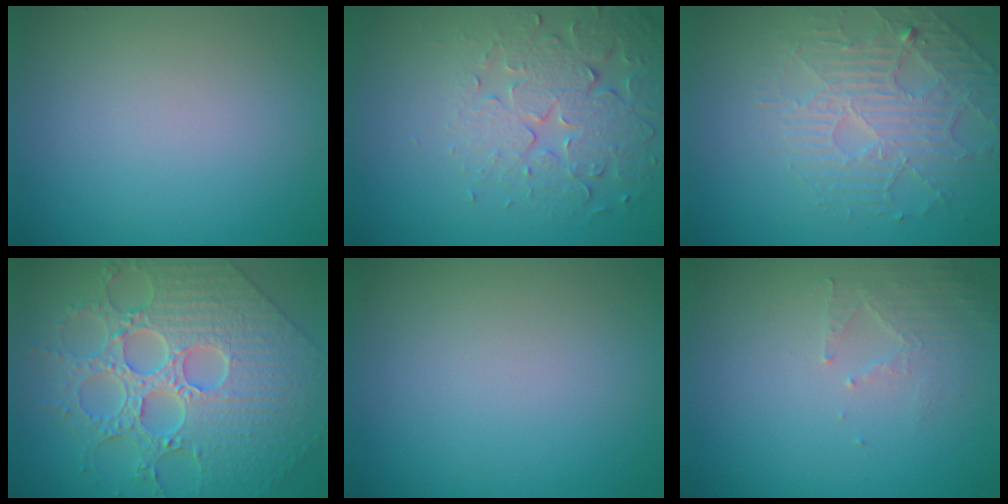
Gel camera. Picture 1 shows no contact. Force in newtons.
{"total": 5.0, "press": 4.1, "slide": 2.9}
{"total": 4.6, "press": 3.6, "slide": 3.0}
{"total": 8.9, "press": 7.2, "slide": 5.2}
{"total": 0.0}
{"total": 2.0, "press": 1.9, "slide": 0.3}